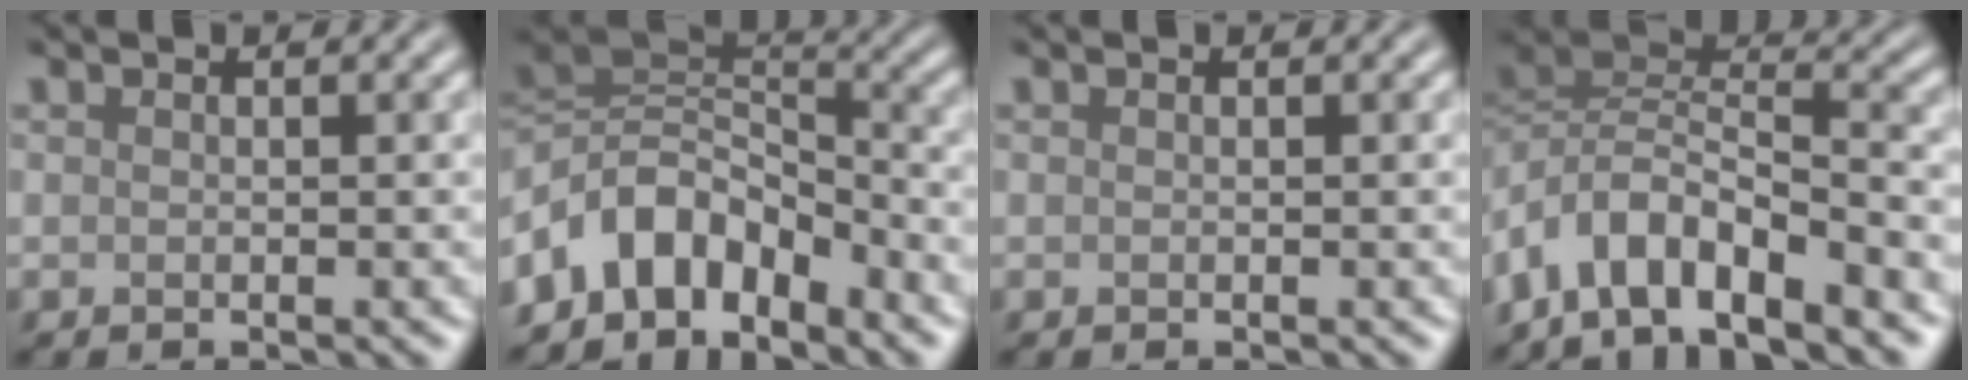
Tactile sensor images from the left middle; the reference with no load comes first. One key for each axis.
{"total": 8.4, "fx": -4.7, "fy": 4.9, "fz": 5.0, "tx": -0.076, "ty": 0.007, "tz": -0.098}
{"total": 0.0}
{"total": 7.9, "fx": -4.8, "fy": 2.9, "fz": 5.5, "tx": -0.087, "ty": 0.009, "tz": -0.100}